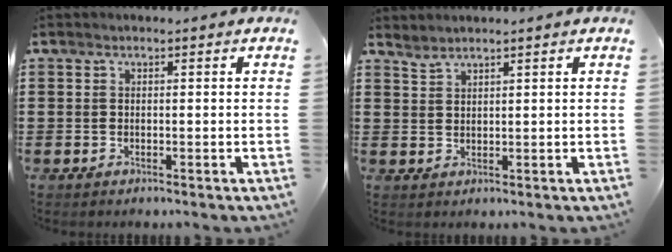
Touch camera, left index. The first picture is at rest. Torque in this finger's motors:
{"motor_torque": [0.23, -0.23, 0.00, 0.00]}